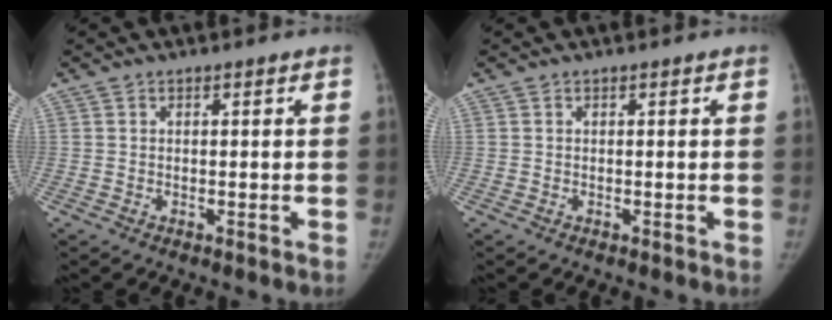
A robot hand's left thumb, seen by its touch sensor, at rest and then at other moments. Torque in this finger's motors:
{"motor_torque": [0.00, 0.00, 0.31, -0.19, 0.00]}